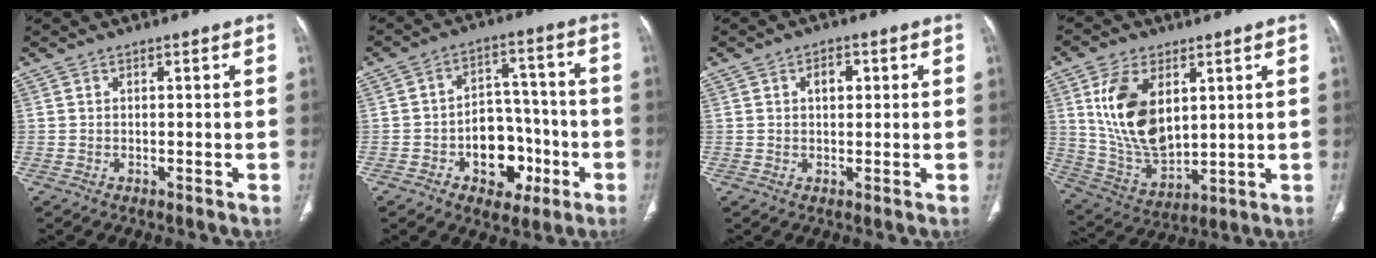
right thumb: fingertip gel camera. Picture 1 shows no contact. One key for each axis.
{"total": 11.8, "fx": -4.2, "fy": 8.3, "fz": 7.2, "tx": -0.057, "ty": 0.049, "tz": -0.057}
{"total": 3.4, "fx": 0.9, "fy": 2.1, "fz": 2.5, "tx": -0.031, "ty": 0.004, "tz": 0.013}
{"total": 16.0, "fx": 4.5, "fy": 9.2, "fz": 12.3, "tx": -0.216, "ty": -0.023, "tz": 0.103}